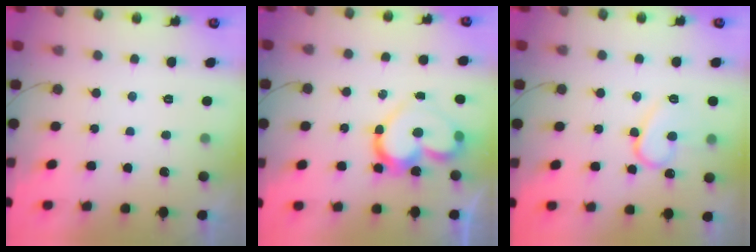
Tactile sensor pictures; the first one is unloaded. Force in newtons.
{"total": 14.8, "press": 14.7, "slide": 1.3}
{"total": 11.6, "press": 11.5, "slide": 1.1}